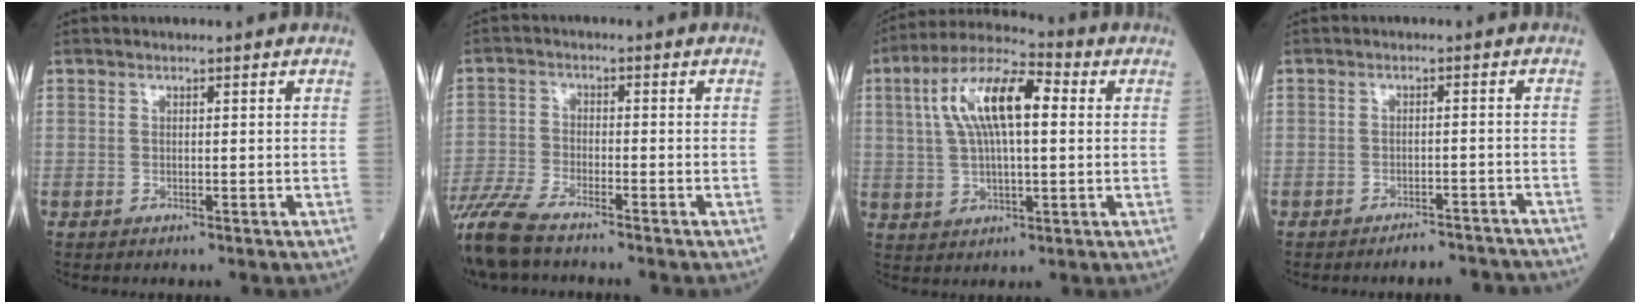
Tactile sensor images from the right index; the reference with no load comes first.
{"total": 9.2, "force": [-7.8, 1.3, 4.6], "torque": [-0.095, -0.026, -0.146]}
{"total": 12.8, "force": [3.0, 4.0, 11.8], "torque": [-0.231, 0.032, 0.049]}
{"total": 6.0, "force": [-5.8, 1.3, 0.8], "torque": [0.005, 0.003, -0.072]}